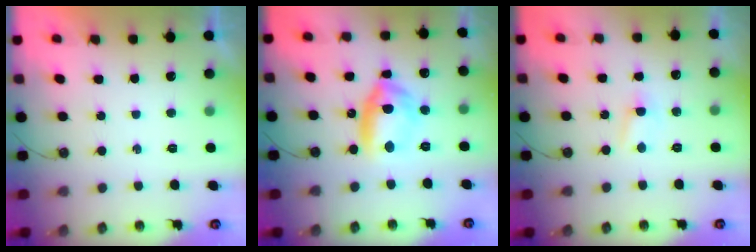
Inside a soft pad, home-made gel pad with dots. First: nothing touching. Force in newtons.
{"total": 11.2, "press": 11.1, "slide": 1.4}
{"total": 2.9, "press": 2.8, "slide": 0.4}